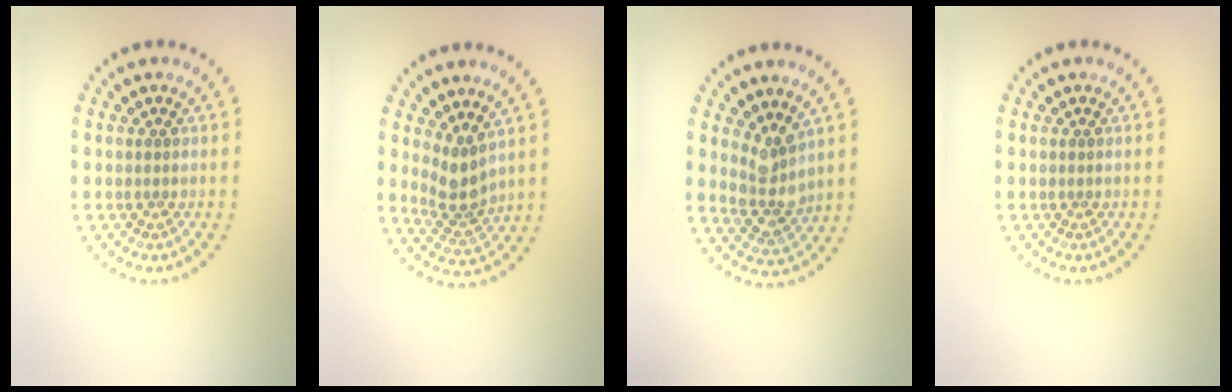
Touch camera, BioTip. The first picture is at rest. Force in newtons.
{"total": 2.9, "press": 2.2, "slide": 1.8}
{"total": 3.1, "press": 2.7, "slide": 1.5}
{"total": 0.0}